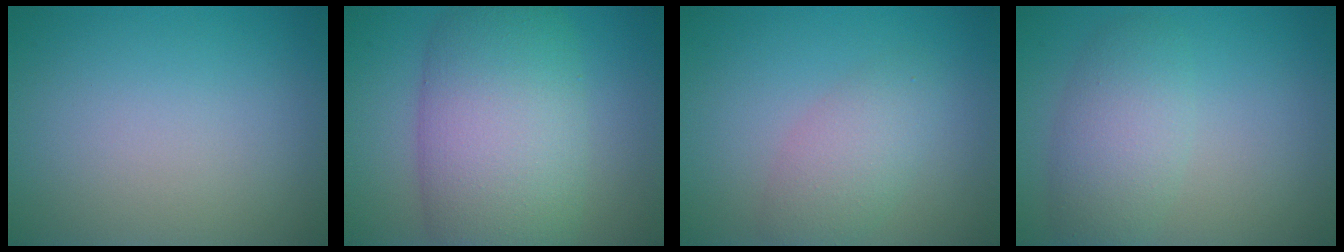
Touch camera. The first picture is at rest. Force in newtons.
{"total": 11.2, "press": 11.2, "slide": 0.6}
{"total": 3.1, "press": 3.1, "slide": 0.1}
{"total": 4.0, "press": 4.0, "slide": 0.2}